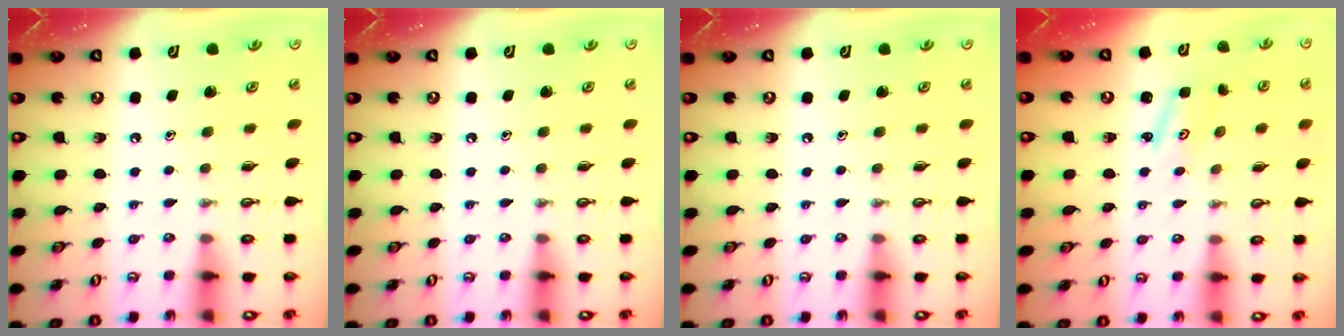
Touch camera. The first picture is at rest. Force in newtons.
{"total": 0.0}
{"total": 0.0}
{"total": 2.0, "press": 2.0, "slide": 0.2}